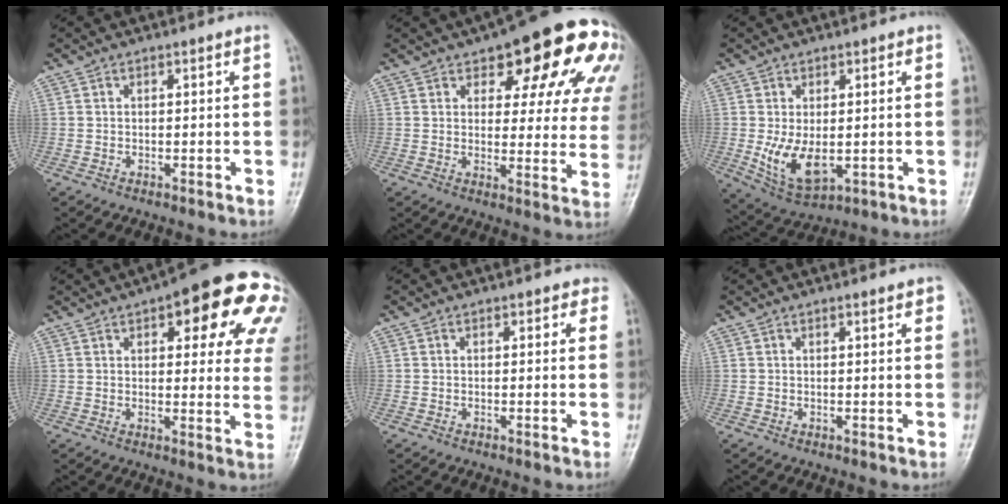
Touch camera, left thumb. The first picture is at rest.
{"total": 21.4, "force": [11.1, 8.7, 16.1], "torque": [-0.168, -0.020, 0.134]}
{"total": 8.4, "force": [-0.8, 4.9, 6.7], "torque": [-0.116, -0.018, 0.000]}
{"total": 21.6, "force": [9.4, 8.1, 17.7], "torque": [-0.185, -0.004, 0.106]}
{"total": 1.3, "force": [0.7, 1.0, 0.6], "torque": [0.015, 0.000, 0.001]}
{"total": 1.5, "force": [0.9, 0.3, 1.1], "torque": [-0.014, -0.002, 0.009]}